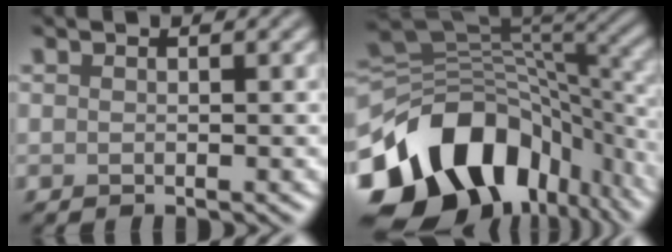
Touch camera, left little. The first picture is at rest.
{"total": 15.6, "force": [-7.6, 10.2, 9.0], "torque": [-0.183, 0.002, -0.123]}